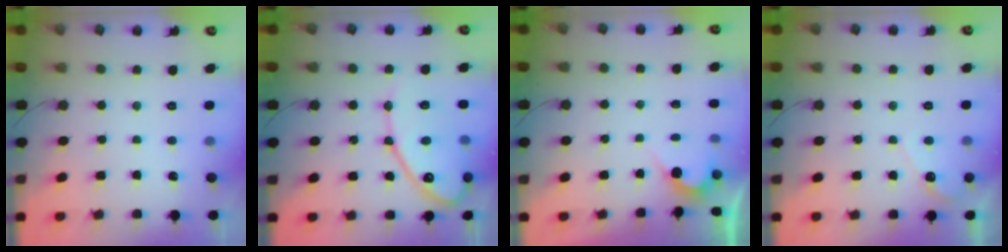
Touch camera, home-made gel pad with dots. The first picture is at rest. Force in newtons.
{"total": 14.9, "press": 14.8, "slide": 1.0}
{"total": 2.4, "press": 2.4, "slide": 0.1}
{"total": 3.9, "press": 3.8, "slide": 0.2}